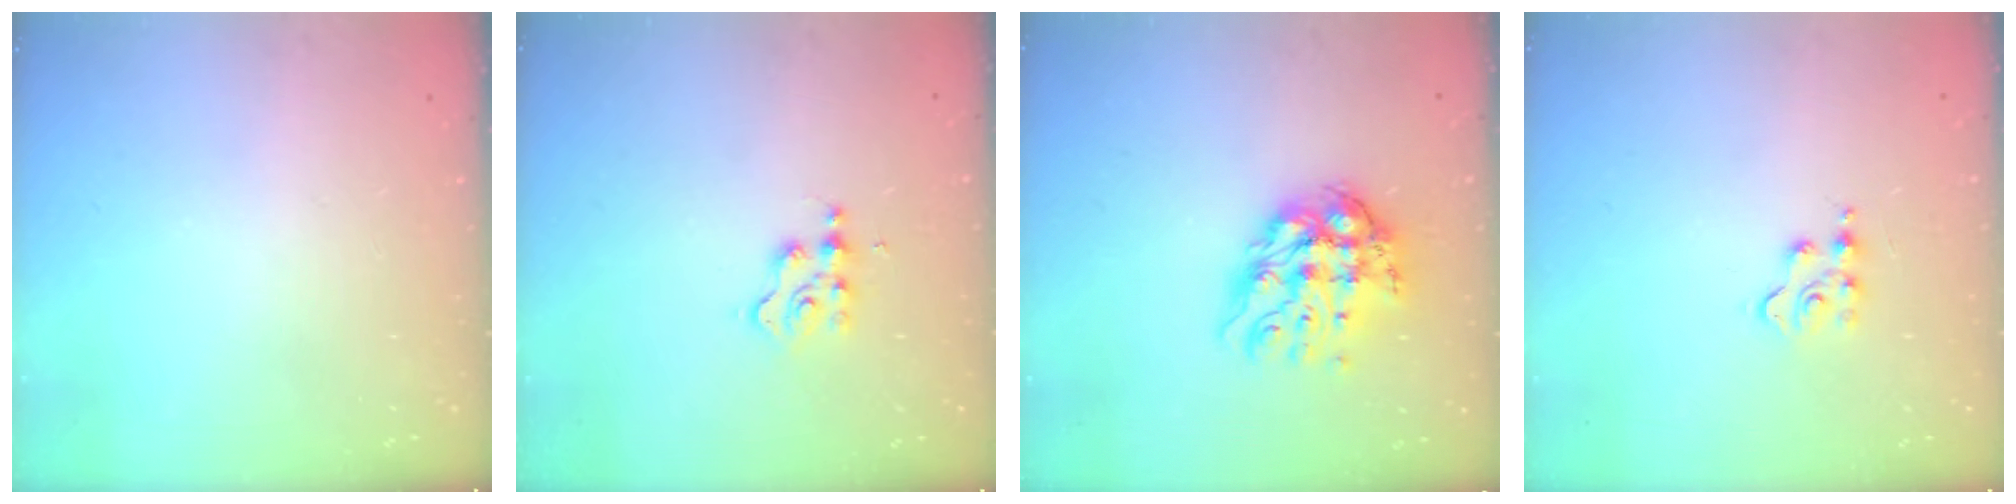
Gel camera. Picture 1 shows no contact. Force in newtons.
{"total": 2.7, "press": 2.6, "slide": 0.4}
{"total": 13.5, "press": 13.5, "slide": 1.0}
{"total": 4.3, "press": 4.2, "slide": 0.7}